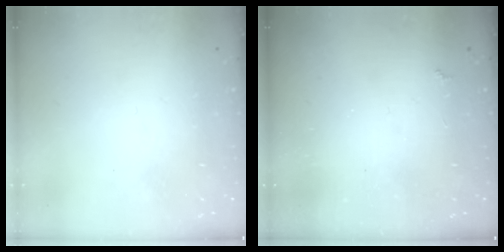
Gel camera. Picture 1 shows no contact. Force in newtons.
{"total": 2.3, "press": 2.2, "slide": 0.4}